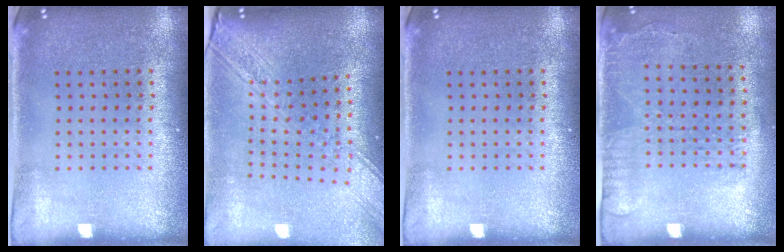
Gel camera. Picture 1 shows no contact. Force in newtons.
{"total": 2.8, "press": 2.2, "slide": 1.7}
{"total": 0.0}
{"total": 1.7, "press": 1.2, "slide": 1.2}